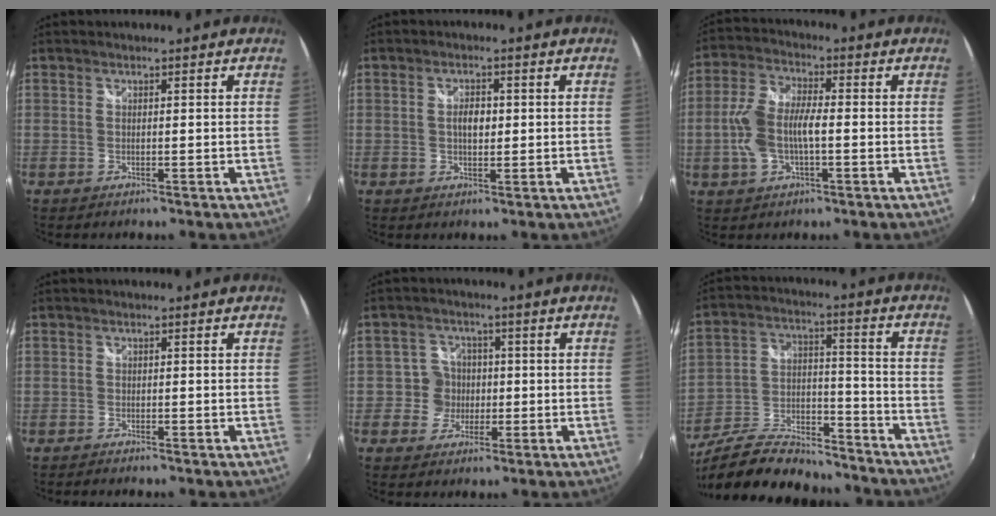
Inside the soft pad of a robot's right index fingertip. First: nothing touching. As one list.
[{"total": 3.1, "force": [0.2, 1.8, 2.5], "torque": [-0.041, 0.005, 0.002]}, {"total": 9.7, "force": [-1.5, 4.7, 8.3], "torque": [-0.176, 0.010, -0.027]}, {"total": 1.6, "force": [-1.5, 0.3, 0.5], "torque": [-0.016, -0.011, -0.029]}, {"total": 4.5, "force": [-0.7, 4.4, 0.1], "torque": [0.007, 0.008, -0.019]}, {"total": 22.4, "force": [-18.3, 7.7, 10.4], "torque": [-0.209, 0.001, -0.287]}]